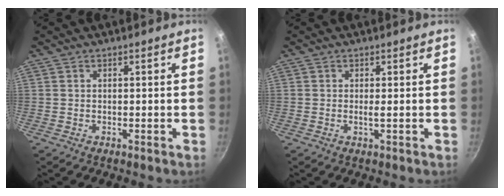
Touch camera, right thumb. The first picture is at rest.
{"total": 0.9, "force": [0.0, -0.1, 0.9], "torque": [-0.018, -0.002, -0.002]}